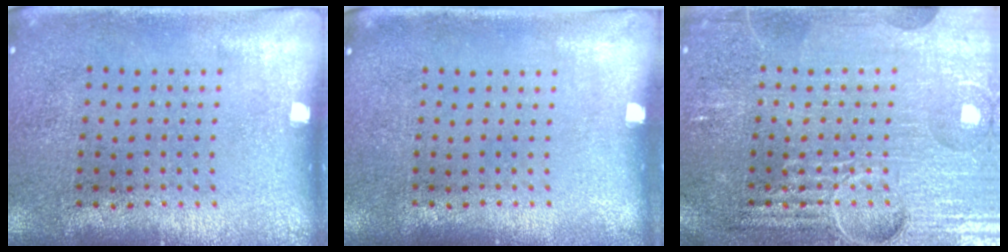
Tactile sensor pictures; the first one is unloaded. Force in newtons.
{"total": 0.0}
{"total": 4.5, "press": 4.5, "slide": 0.6}